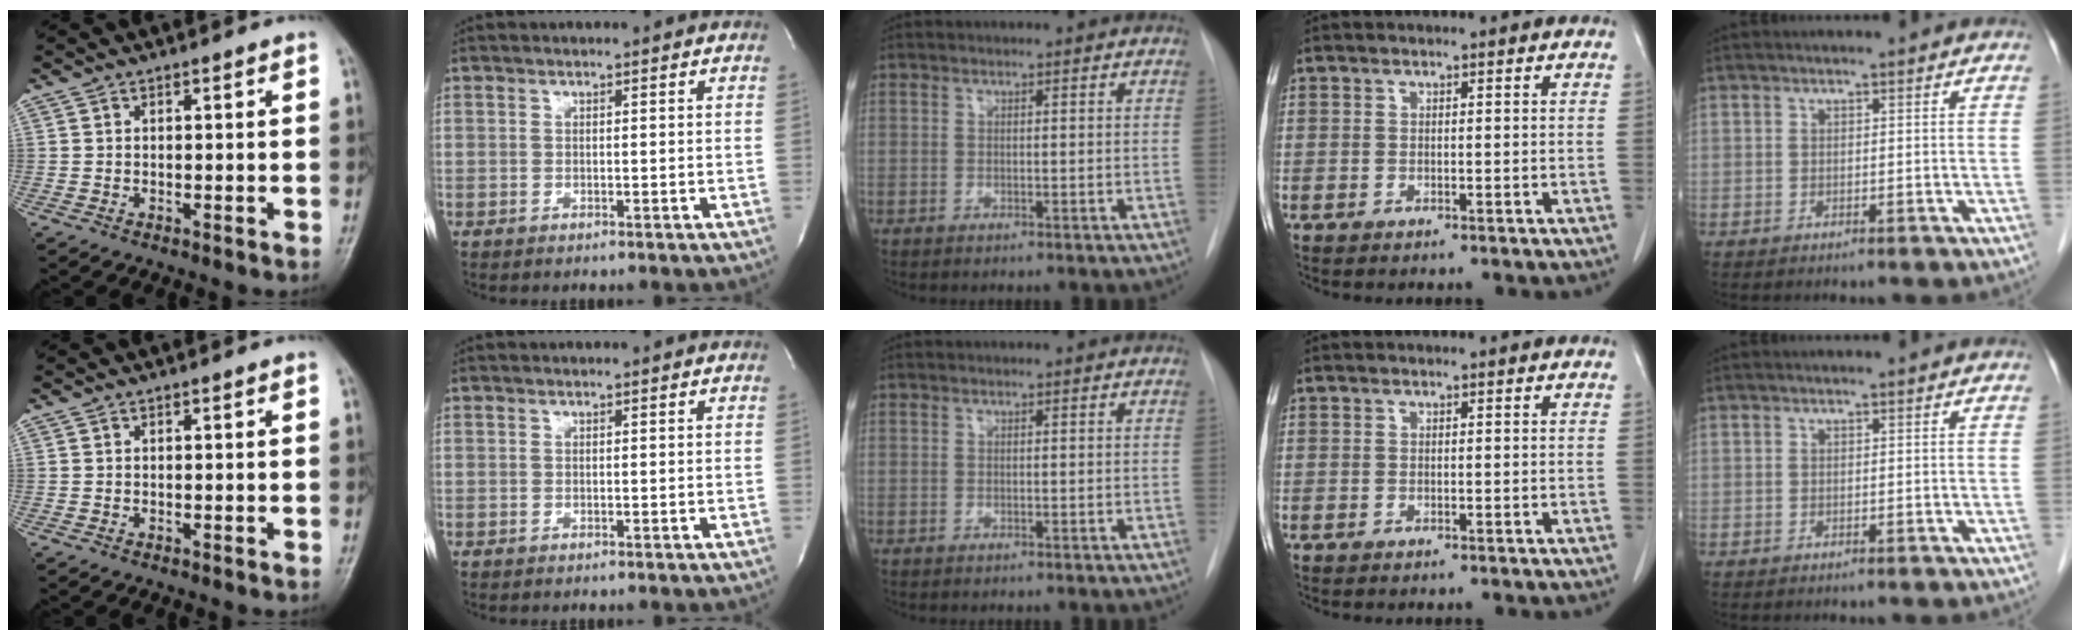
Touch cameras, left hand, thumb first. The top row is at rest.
{}